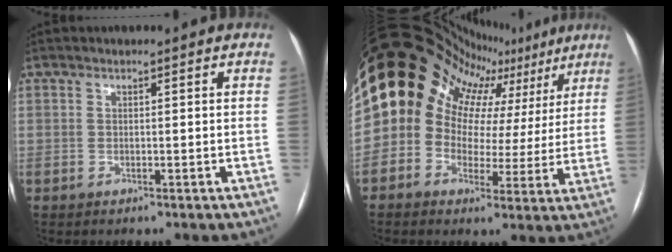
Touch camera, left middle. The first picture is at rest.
{"total": 19.8, "force": [11.4, 13.4, 9.1], "torque": [-0.144, 0.083, 0.131]}